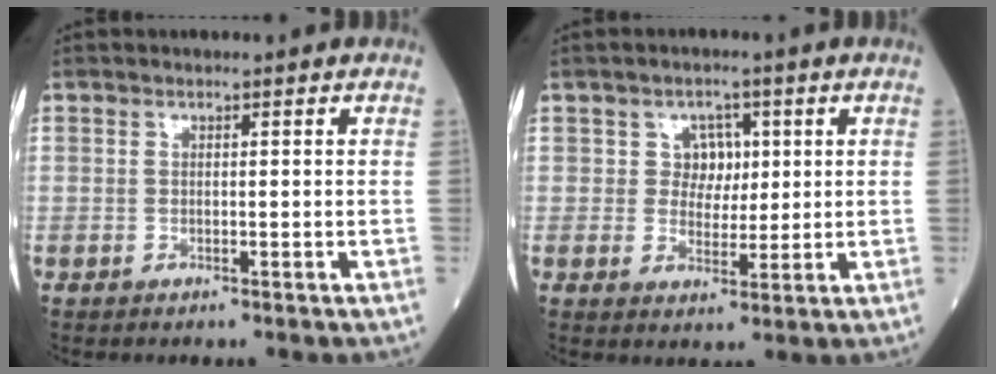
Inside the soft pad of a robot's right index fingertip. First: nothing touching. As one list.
[{"total": 3.9, "force": [1.2, 3.3, 1.7], "torque": [-0.019, 0.006, 0.021]}]